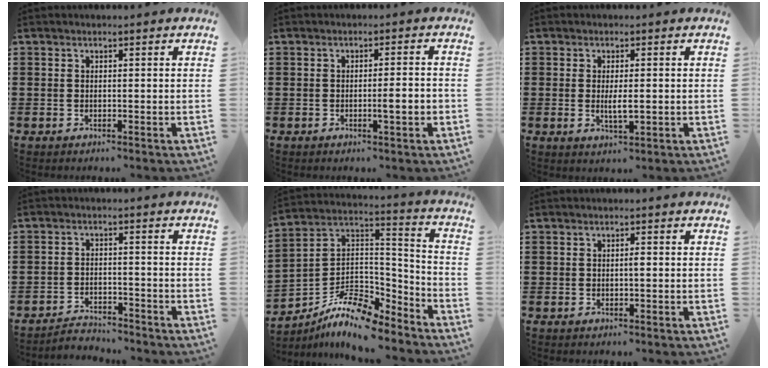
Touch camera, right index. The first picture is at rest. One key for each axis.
{"total": 3.3, "fx": -0.8, "fy": 0.3, "fz": 3.1, "tx": -0.044, "ty": -0.006, "tz": -0.017}
{"total": 3.1, "fx": -0.2, "fy": 0.9, "fz": 3.0, "tx": -0.060, "ty": -0.004, "tz": -0.006}
{"total": 3.1, "fx": -3.0, "fy": 0.5, "fz": 0.0, "tx": -0.009, "ty": 0.001, "tz": -0.065}
{"total": 9.9, "fx": -7.9, "fy": 3.3, "fz": 5.0, "tx": -0.107, "ty": 0.009, "tz": -0.158}
{"total": 0.8, "fx": -0.1, "fy": 0.2, "fz": 0.8, "tx": -0.016, "ty": -0.004, "tz": -0.002}